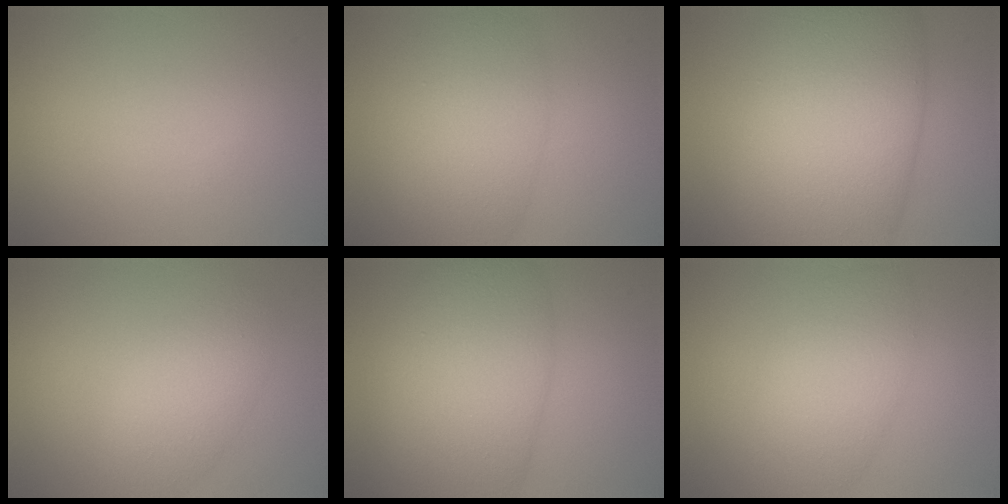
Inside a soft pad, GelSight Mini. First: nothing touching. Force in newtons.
{"total": 5.4, "press": 5.4, "slide": 0.2}
{"total": 13.9, "press": 13.9, "slide": 0.7}
{"total": 3.4, "press": 3.4, "slide": 0.0}
{"total": 9.4, "press": 9.3, "slide": 0.4}
{"total": 4.5, "press": 4.5, "slide": 0.2}